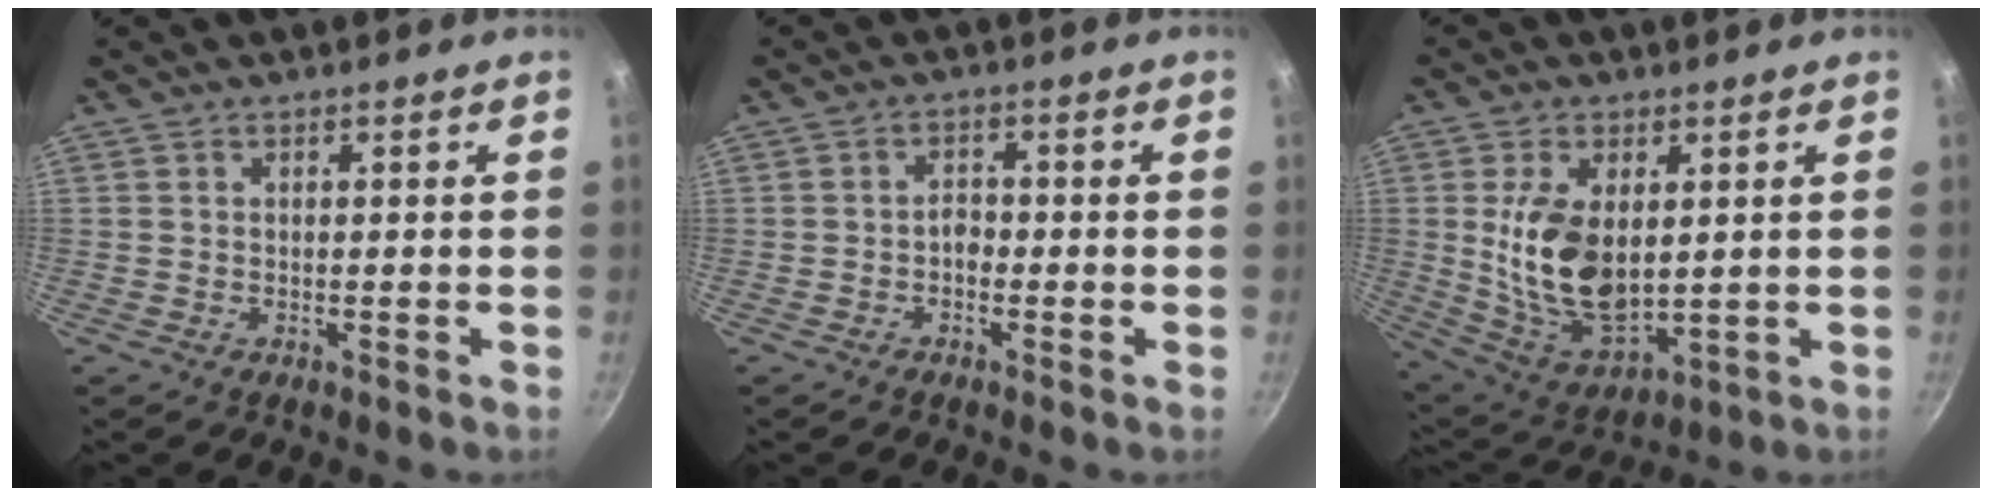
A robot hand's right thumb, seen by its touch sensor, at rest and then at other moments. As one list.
[{"total": 2.0, "force": [-1.0, 1.3, 1.3], "torque": [-0.013, 0.014, -0.020]}, {"total": 14.8, "force": [2.0, 8.6, 12.0], "torque": [-0.207, -0.024, 0.054]}]